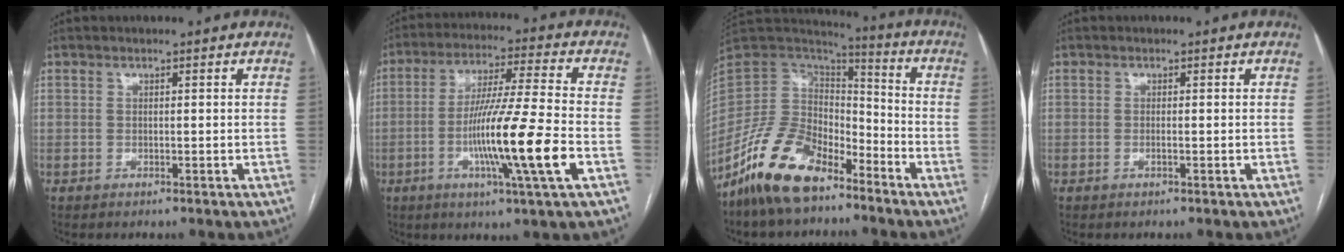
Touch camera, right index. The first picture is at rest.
{"total": 15.0, "force": [-4.2, -1.1, 14.3], "torque": [-0.265, -0.016, -0.080]}
{"total": 14.5, "force": [-10.2, 6.1, 8.2], "torque": [-0.165, 0.015, -0.199]}
{"total": 0.5, "force": [-0.2, -0.1, 0.5], "torque": [-0.010, 0.000, -0.004]}